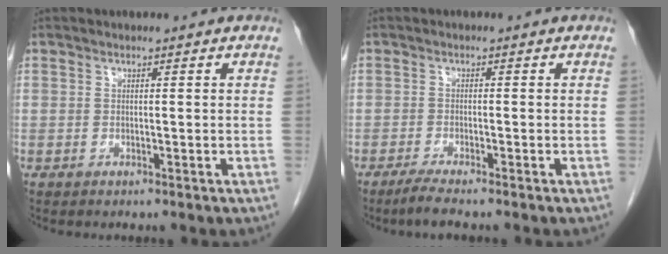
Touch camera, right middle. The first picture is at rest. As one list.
[{"total": 2.8, "force": [-2.3, -0.2, 1.6], "torque": [-0.038, -0.007, -0.045]}]